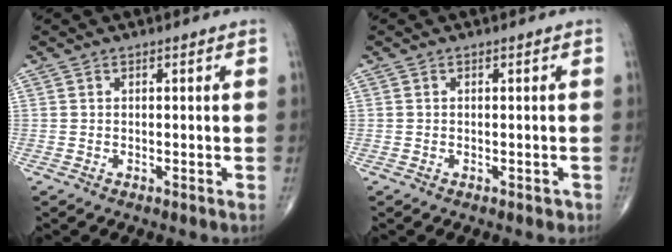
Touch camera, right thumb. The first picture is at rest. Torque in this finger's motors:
{"motor_torque": [-0.21, 0.02, -0.34, -0.23, 0.04]}